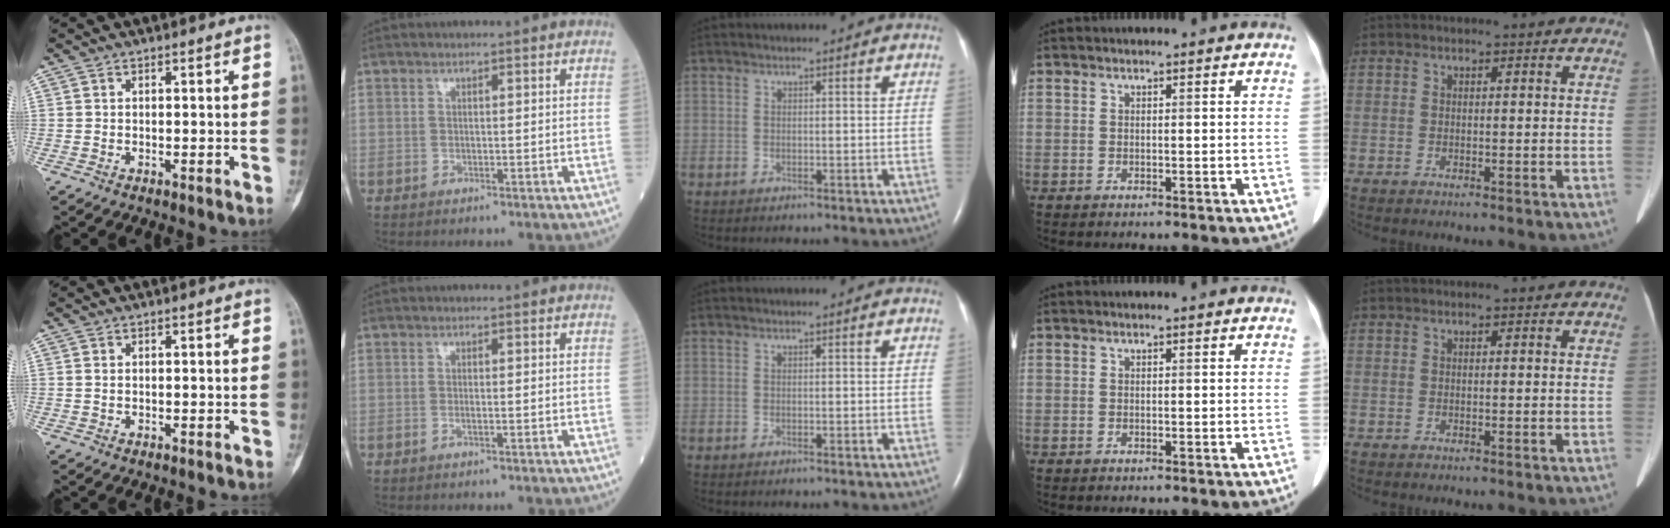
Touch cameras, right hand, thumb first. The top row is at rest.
{"thumb": {"total": 0.6, "force": [0.1, 0.4, 0.4], "torque": [-0.011, 0.002, 0.003]}, "index": {"total": 0.6, "force": [-0.3, -0.1, 0.5], "torque": [-0.014, -0.001, -0.006]}}